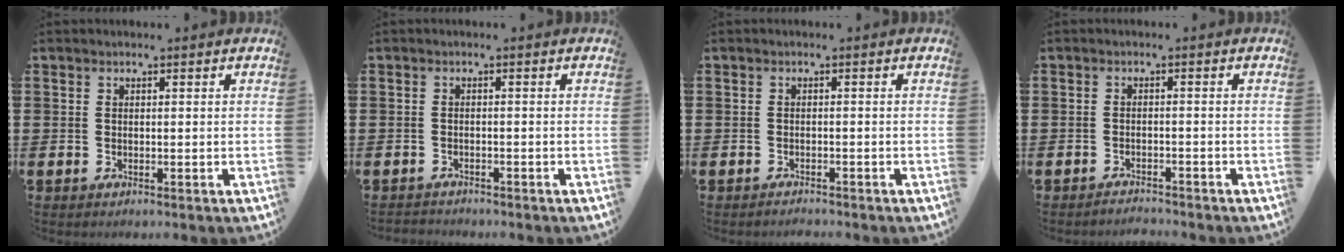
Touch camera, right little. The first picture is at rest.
{"total": 0.9, "force": [-0.9, 0.1, -0.1], "torque": [-0.001, 0.001, -0.019]}
{"total": 0.8, "force": [-0.8, 0.0, -0.1], "torque": [-0.001, 0.000, -0.017]}
{"total": 1.5, "force": [-1.5, -0.1, -0.1], "torque": [-0.002, 0.004, -0.032]}